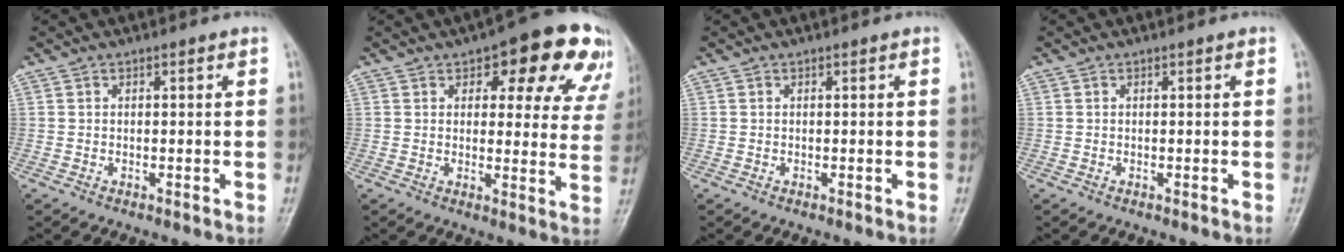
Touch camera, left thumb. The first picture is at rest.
{"total": 16.0, "force": [9.0, 7.4, 11.0], "torque": [-0.079, -0.025, 0.096]}
{"total": 0.0}
{"total": 0.0}